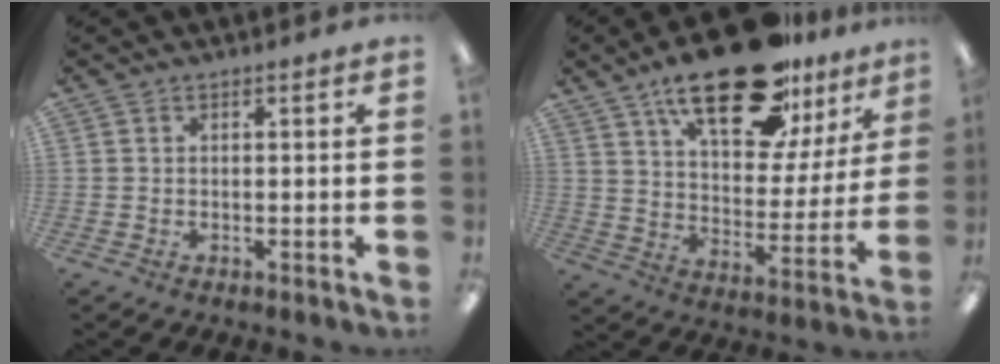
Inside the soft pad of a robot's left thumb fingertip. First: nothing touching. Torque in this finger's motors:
{"motor_torque": [2.58, 2.43, 1.69, -1.08, 0.16]}